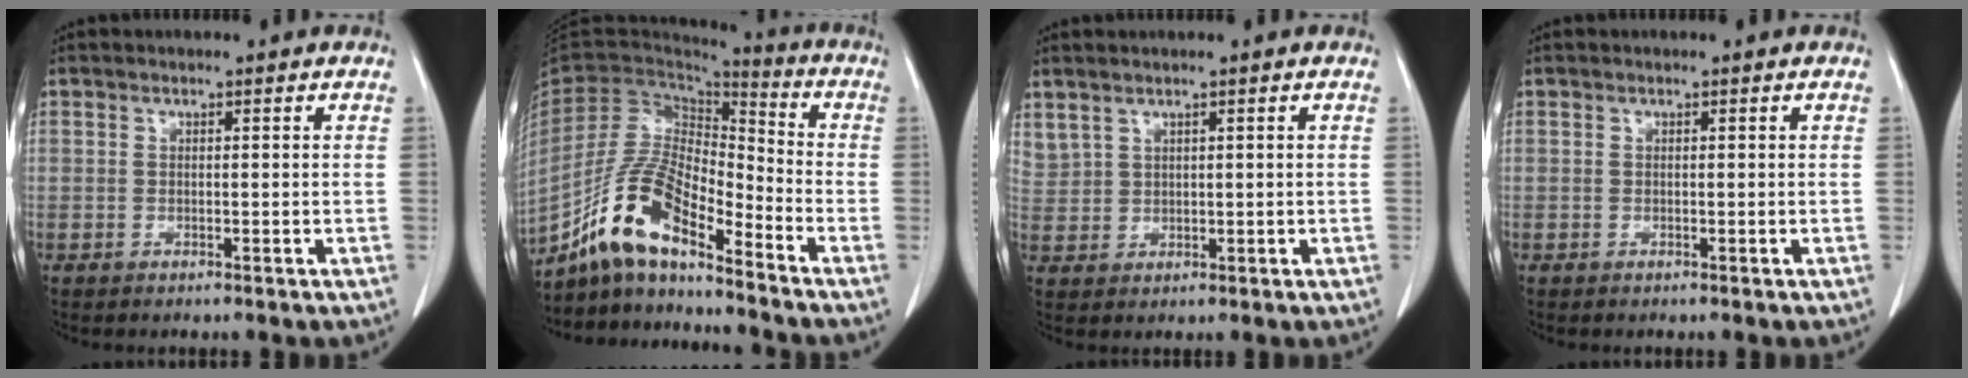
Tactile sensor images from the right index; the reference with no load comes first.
{"total": 12.4, "force": [-9.3, 3.1, 7.7], "torque": [-0.164, 0.017, -0.172]}
{"total": 3.7, "force": [2.7, 2.1, 1.3], "torque": [-0.034, 0.009, 0.071]}
{"total": 0.0}